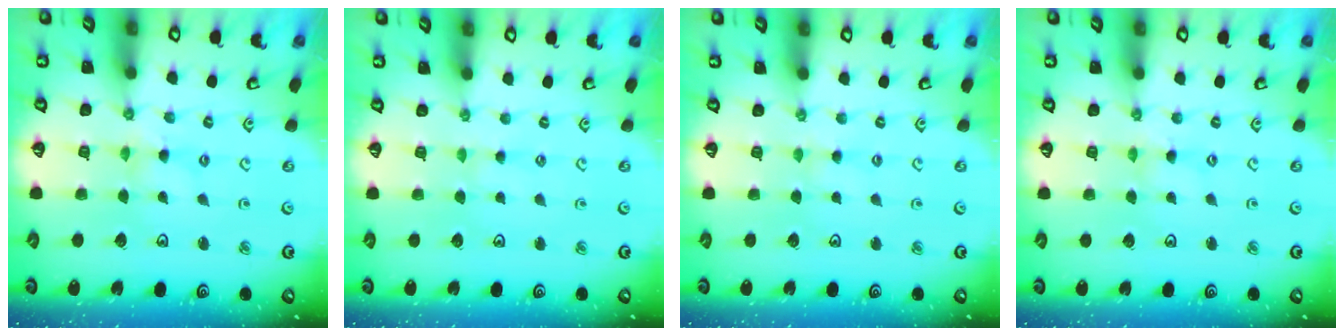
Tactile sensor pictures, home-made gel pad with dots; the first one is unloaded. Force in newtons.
{"total": 1.0, "press": 1.0, "slide": 0.2}
{"total": 2.4, "press": 2.4, "slide": 0.4}
{"total": 0.6, "press": 0.6, "slide": 0.2}